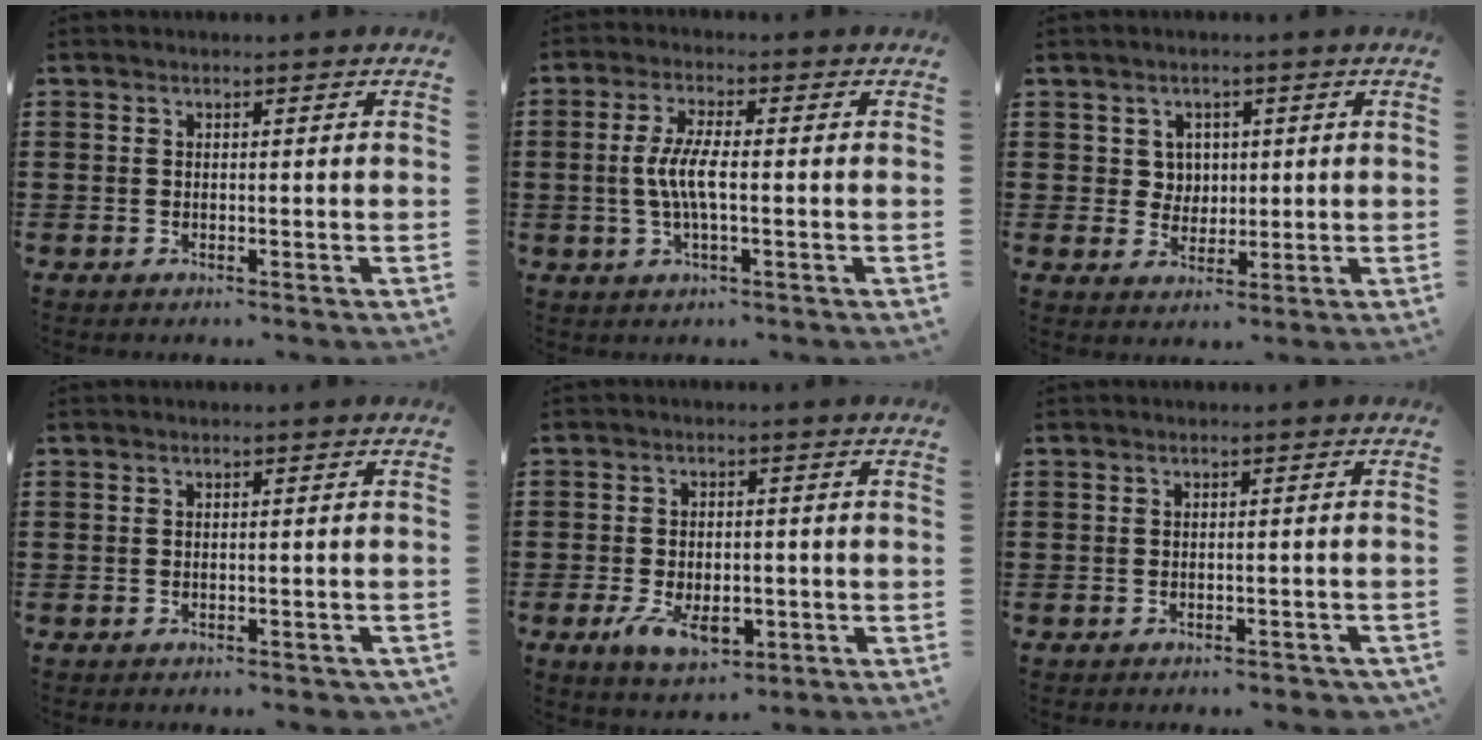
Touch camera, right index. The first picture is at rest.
{"total": 5.3, "force": [-0.7, 1.2, 5.1], "torque": [-0.112, -0.005, -0.021]}
{"total": 3.1, "force": [1.0, 2.8, 0.7], "torque": [-0.028, 0.011, 0.017]}
{"total": 0.6, "force": [-0.4, 0.2, 0.3], "torque": [-0.009, -0.002, -0.008]}
{"total": 6.2, "force": [-2.4, 3.3, 4.6], "torque": [-0.092, -0.004, -0.046]}
{"total": 1.0, "force": [-0.9, 0.2, 0.4], "torque": [-0.011, -0.002, -0.019]}